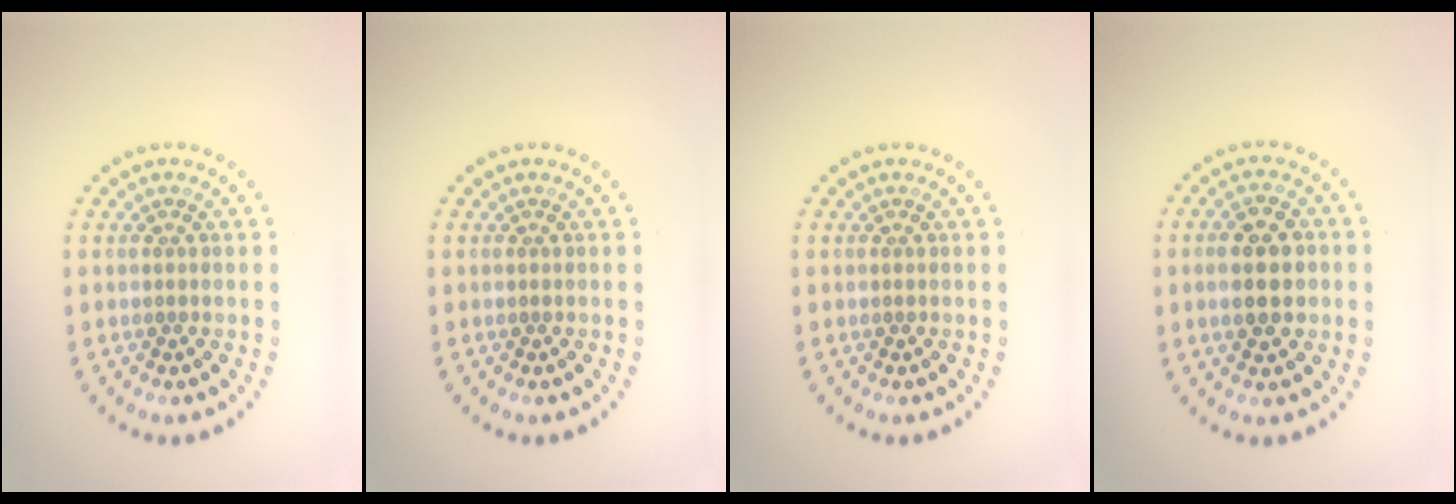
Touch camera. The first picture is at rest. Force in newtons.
{"total": 0.0}
{"total": 0.0}
{"total": 4.6, "press": 4.6, "slide": 0.2}